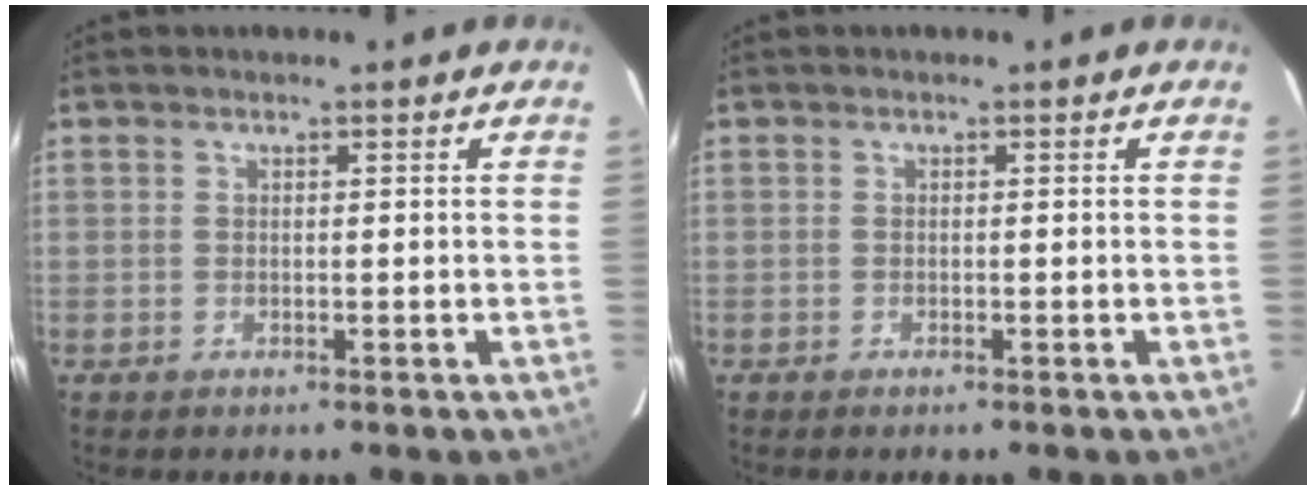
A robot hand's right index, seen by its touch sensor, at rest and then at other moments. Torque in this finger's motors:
{"motor_torque": [-0.09, -0.11, 0.06, 0.01]}